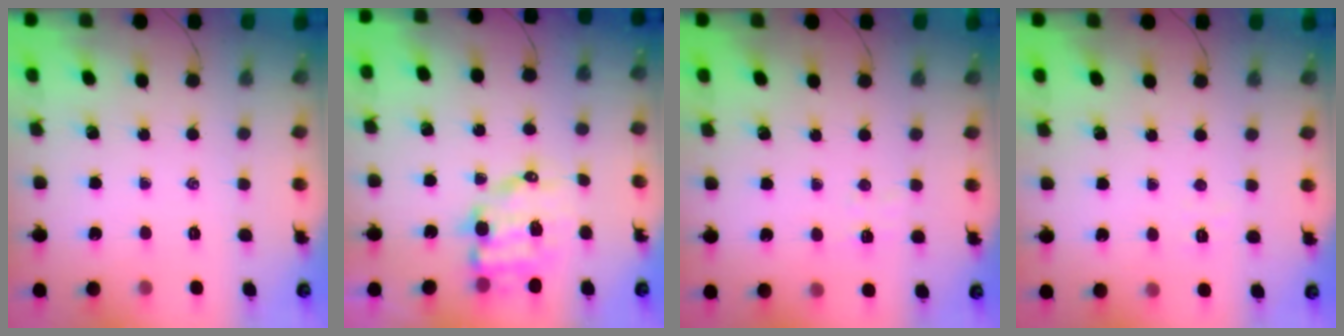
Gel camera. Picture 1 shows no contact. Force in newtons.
{"total": 10.2, "press": 10.0, "slide": 1.7}
{"total": 3.8, "press": 3.7, "slide": 0.5}
{"total": 1.8, "press": 1.7, "slide": 0.5}